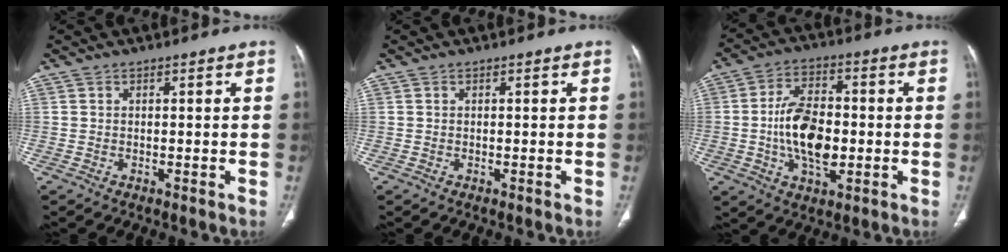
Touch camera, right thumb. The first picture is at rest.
{"total": 0.0}
{"total": 12.8, "force": [-1.4, 7.2, 10.5], "torque": [-0.175, 0.013, -0.027]}